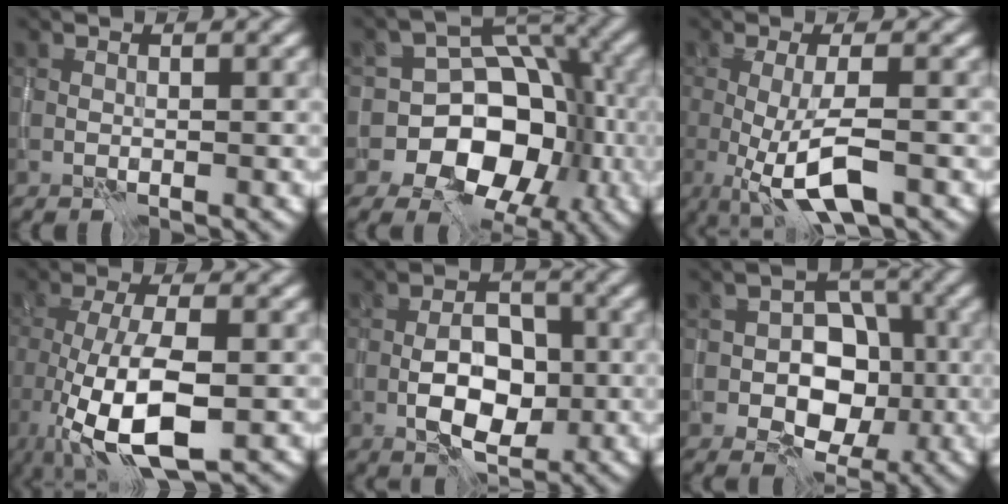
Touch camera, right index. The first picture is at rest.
{"total": 10.5, "force": [-3.5, 8.2, 5.6], "torque": [-0.044, 0.018, -0.085]}
{"total": 5.6, "force": [-1.7, 1.4, 5.2], "torque": [-0.097, -0.009, -0.034]}
{"total": 9.0, "force": [-2.7, 3.1, 8.0], "torque": [-0.164, -0.009, -0.047]}
{"total": 5.5, "force": [-1.5, 3.1, 4.3], "torque": [-0.068, 0.005, -0.029]}
{"total": 6.5, "force": [-1.5, 4.9, 4.1], "torque": [-0.028, 0.005, -0.035]}